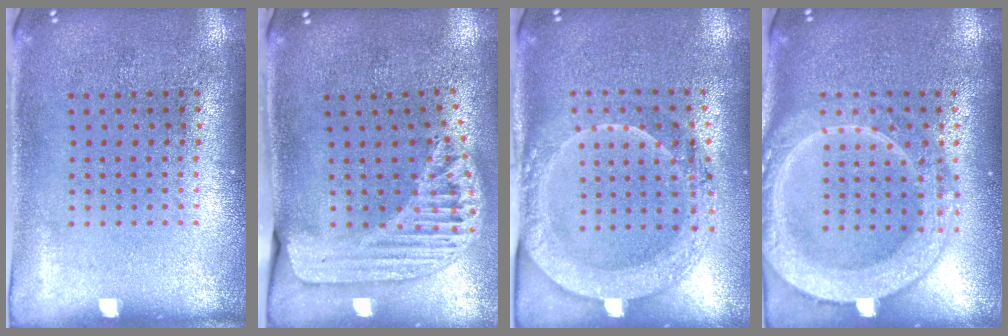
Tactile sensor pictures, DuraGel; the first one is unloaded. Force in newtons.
{"total": 1.7, "press": 1.5, "slide": 0.7}
{"total": 2.0, "press": 2.0, "slide": 0.5}
{"total": 3.8, "press": 3.8, "slide": 0.4}